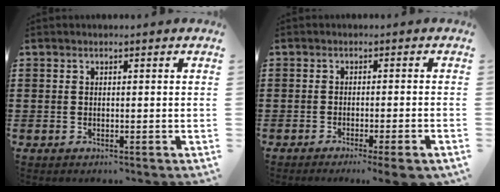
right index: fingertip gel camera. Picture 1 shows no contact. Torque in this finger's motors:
{"motor_torque": [1.56, -0.57, 0.22, 0.08]}